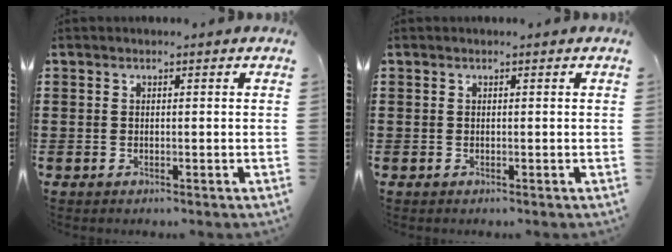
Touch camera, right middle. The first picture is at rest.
{"total": 0.0}